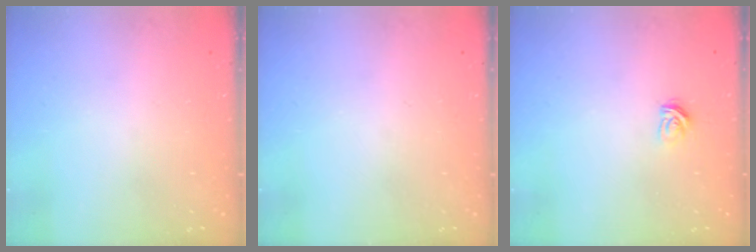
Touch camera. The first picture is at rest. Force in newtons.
{"total": 0.0}
{"total": 3.4, "press": 3.4, "slide": 0.4}